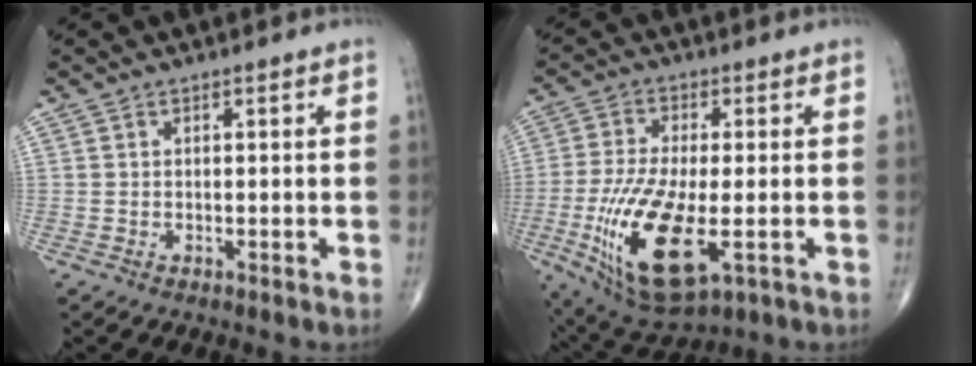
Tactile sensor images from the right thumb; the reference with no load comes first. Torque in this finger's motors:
{"motor_torque": [1.55, 1.98, 1.86, -0.24, 0.53]}